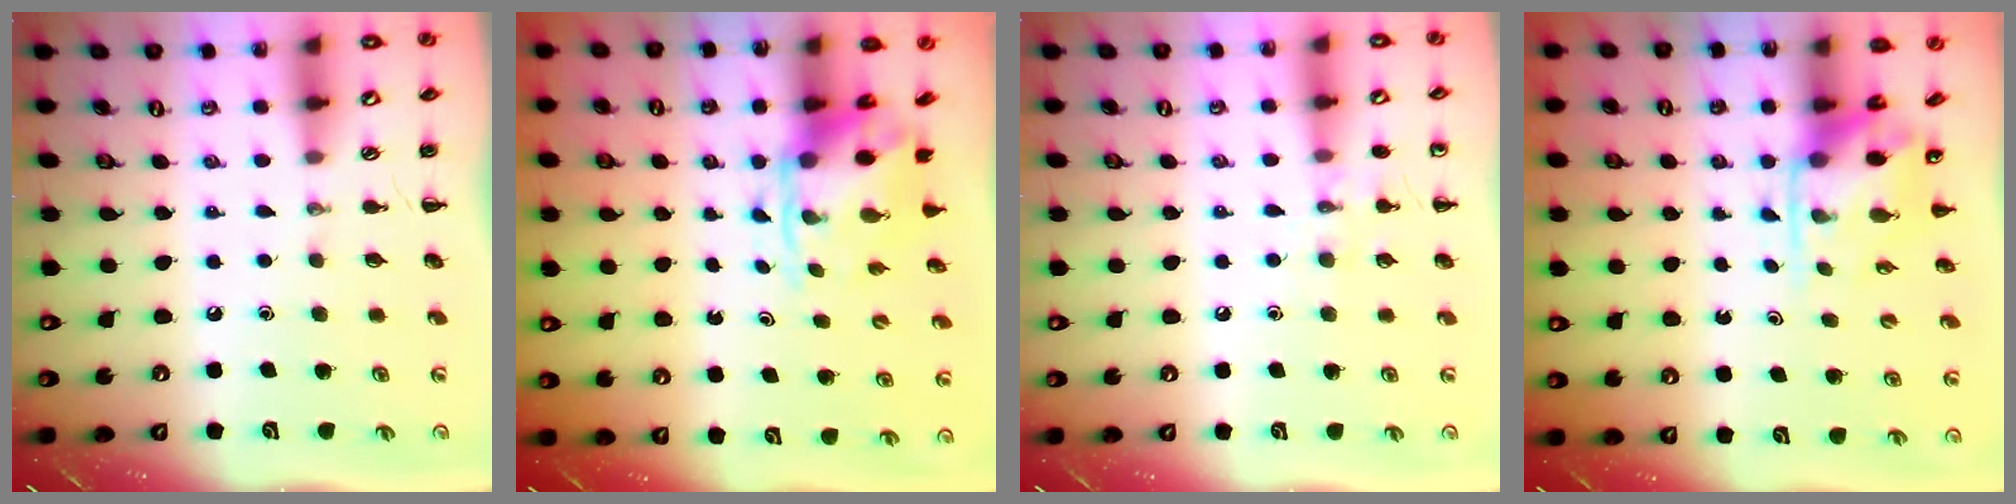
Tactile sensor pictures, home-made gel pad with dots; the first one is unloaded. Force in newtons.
{"total": 3.6, "press": 3.5, "slide": 1.0}
{"total": 6.9, "press": 6.7, "slide": 1.7}
{"total": 4.3, "press": 4.3, "slide": 0.4}